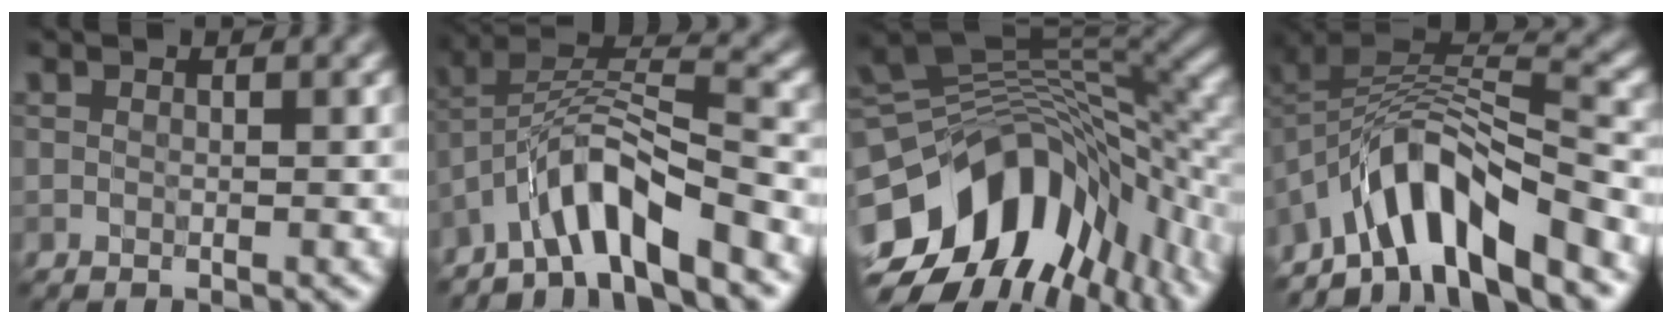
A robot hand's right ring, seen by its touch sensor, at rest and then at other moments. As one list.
[{"total": 6.7, "force": [-4.5, 1.4, 4.8], "torque": [-0.075, 0.016, -0.085]}, {"total": 15.2, "force": [-5.6, 9.6, 10.4], "torque": [-0.189, -0.011, -0.083]}, {"total": 8.8, "force": [-5.7, 3.0, 6.0], "torque": [-0.079, 0.009, -0.107]}]